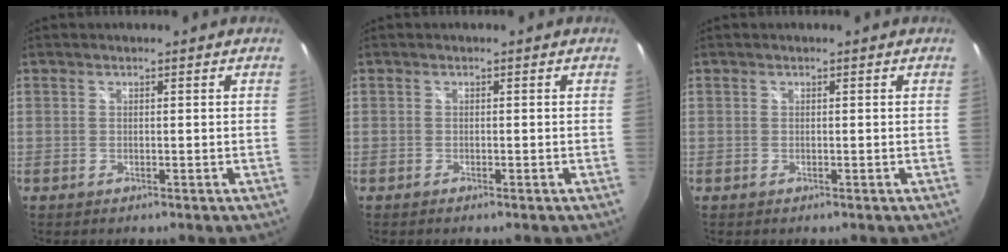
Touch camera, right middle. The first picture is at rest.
{"total": 0.5, "force": [-0.4, 0.0, 0.2], "torque": [-0.004, -0.001, -0.009]}
{"total": 0.0}